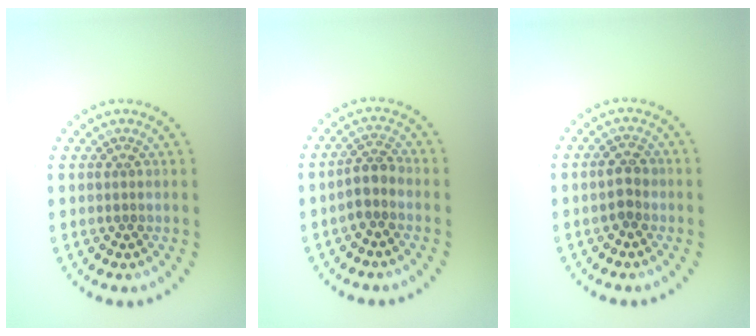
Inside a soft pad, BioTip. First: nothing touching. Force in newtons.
{"total": 2.1, "press": 1.7, "slide": 1.2}
{"total": 1.7, "press": 1.7, "slide": 0.3}